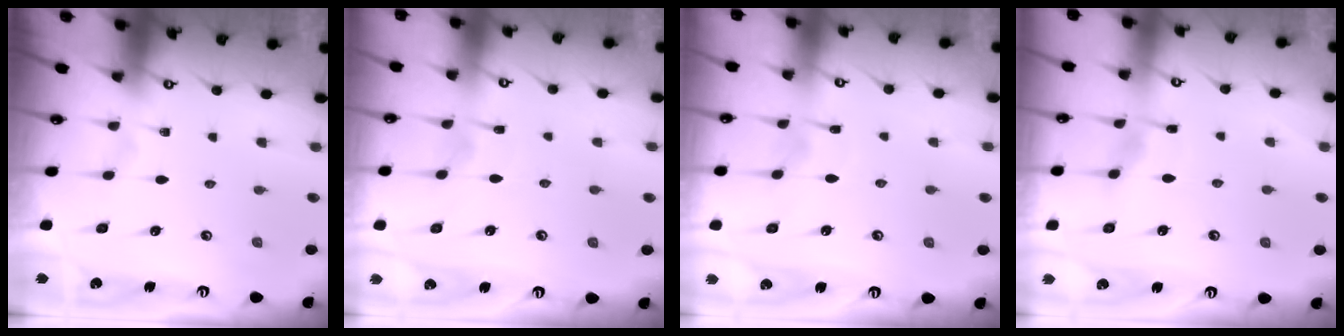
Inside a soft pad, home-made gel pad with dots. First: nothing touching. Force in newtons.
{"total": 3.9, "press": 3.9, "slide": 0.4}
{"total": 5.4, "press": 5.4, "slide": 0.5}
{"total": 3.6, "press": 3.6, "slide": 0.4}